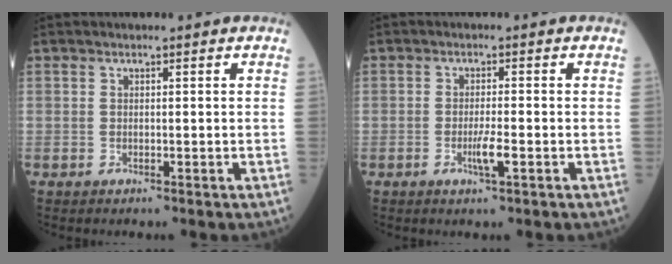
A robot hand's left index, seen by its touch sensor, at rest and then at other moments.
{"total": 2.7, "force": [-1.2, 0.0, 2.4], "torque": [-0.048, -0.005, -0.022]}